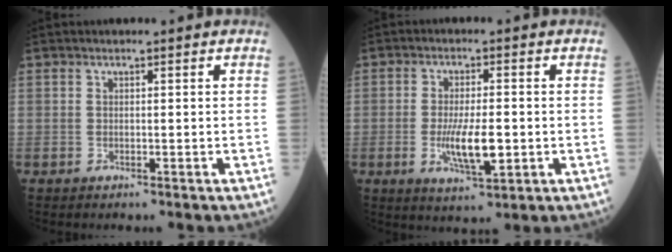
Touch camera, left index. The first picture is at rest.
{"total": 7.0, "force": [-1.4, 1.9, 6.6], "torque": [-0.131, -0.015, -0.019]}